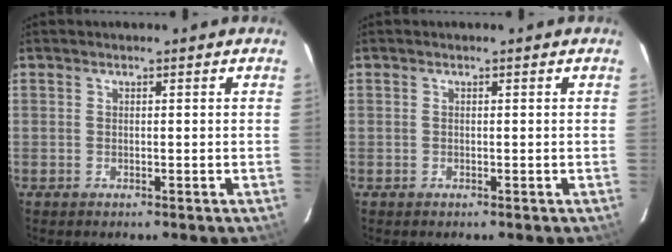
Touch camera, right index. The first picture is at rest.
{"total": 0.0}